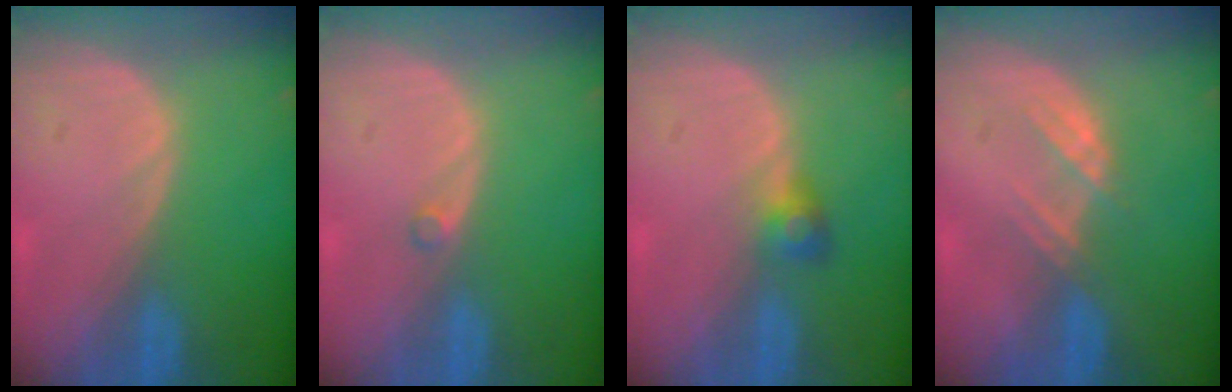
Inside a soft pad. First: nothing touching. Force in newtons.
{"total": 0.7, "press": 0.7, "slide": 0.1}
{"total": 2.6, "press": 2.5, "slide": 0.7}
{"total": 3.0, "press": 2.9, "slide": 0.7}